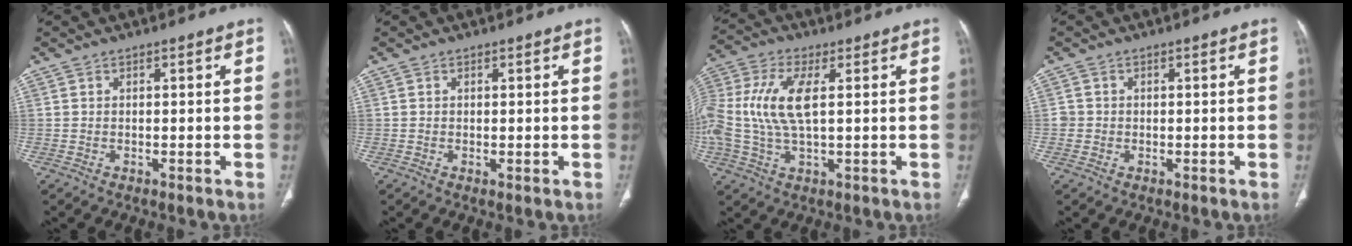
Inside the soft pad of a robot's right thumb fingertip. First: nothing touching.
{"total": 0.6, "force": [0.0, 0.2, 0.6], "torque": [-0.015, -0.005, 0.002]}
{"total": 13.9, "force": [1.8, 5.8, 12.5], "torque": [-0.300, 0.011, 0.034]}
{"total": 1.6, "force": [-0.2, 1.6, 0.2], "torque": [0.006, 0.007, -0.006]}